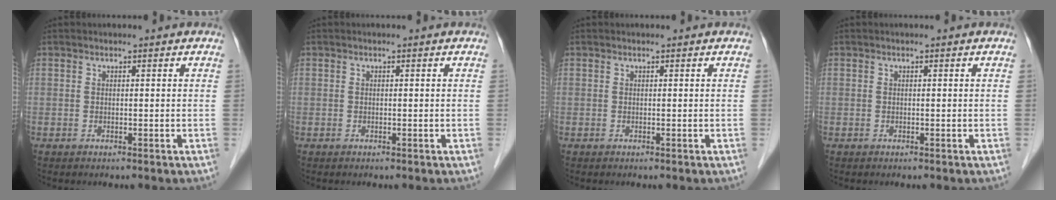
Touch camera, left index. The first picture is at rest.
{"total": 0.0}
{"total": 0.0}
{"total": 0.0}